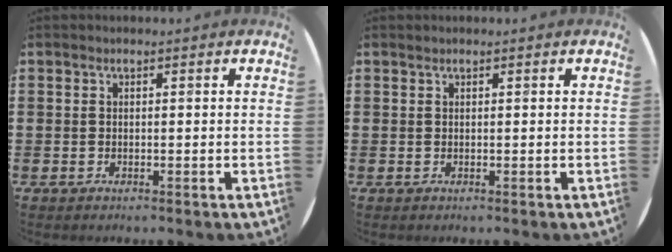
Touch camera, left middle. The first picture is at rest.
{"total": 0.0}